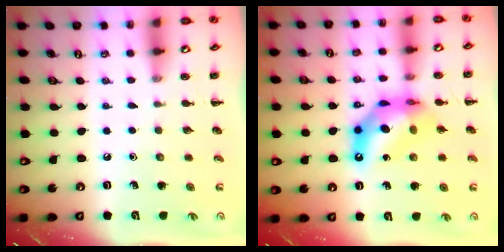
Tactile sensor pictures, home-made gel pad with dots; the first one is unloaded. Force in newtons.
{"total": 12.5, "press": 12.0, "slide": 3.5}